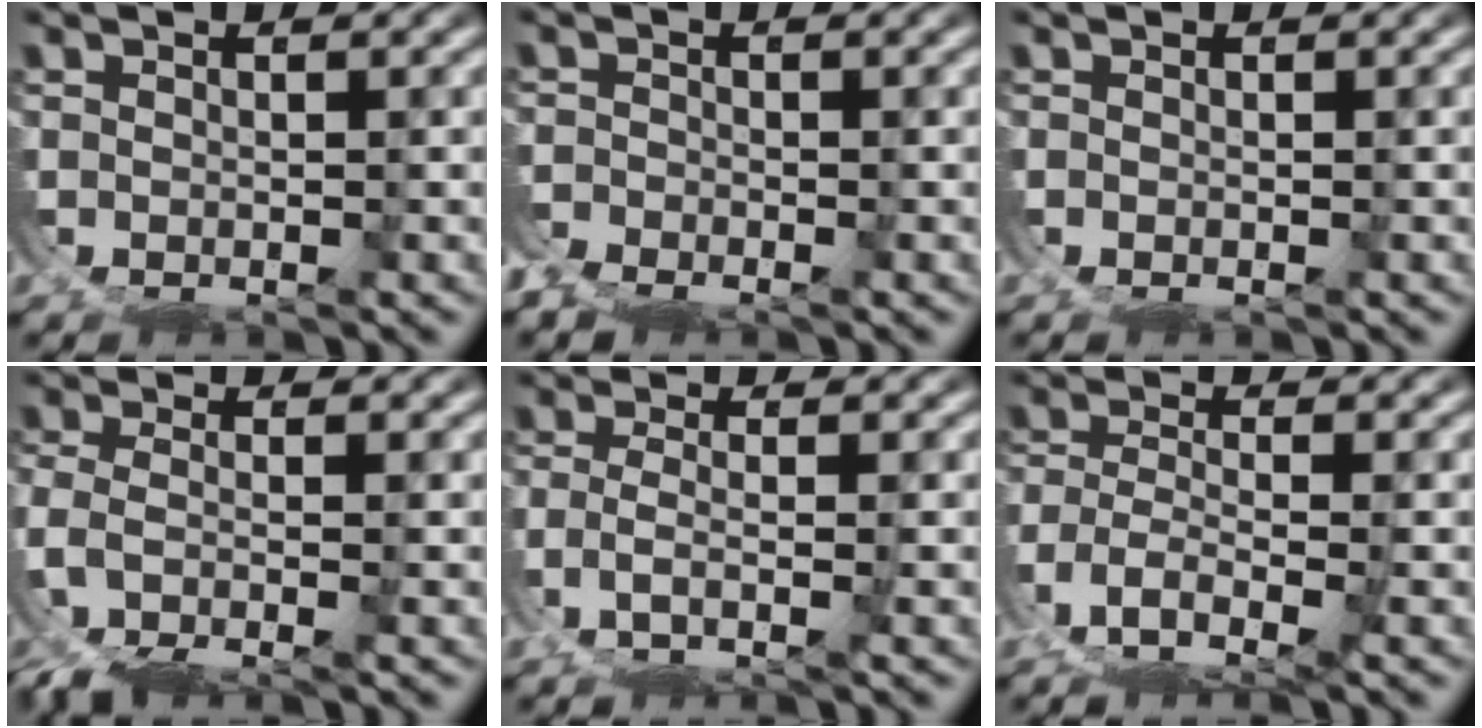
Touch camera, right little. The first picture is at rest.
{"total": 4.5, "force": [-3.2, 2.8, 1.2], "torque": [-0.036, -0.025, -0.052]}
{"total": 0.0}
{"total": 5.6, "force": [-3.3, 3.1, 3.4], "torque": [-0.106, -0.046, -0.035]}
{"total": 2.7, "force": [-0.9, 1.4, 2.1], "torque": [-0.052, -0.016, -0.014]}
{"total": 5.3, "force": [-2.8, 3.2, 3.2], "torque": [-0.084, -0.039, -0.034]}